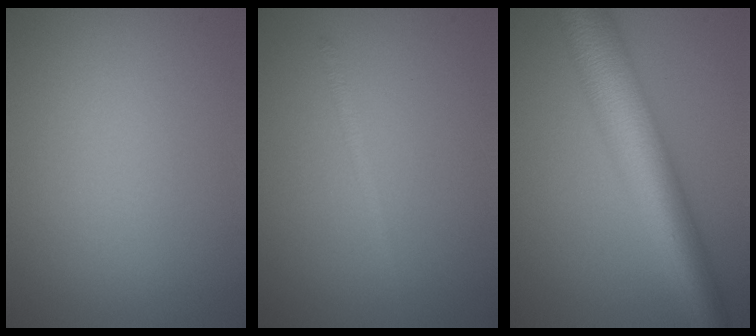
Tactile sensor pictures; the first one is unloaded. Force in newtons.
{"total": 0.9, "press": 0.9, "slide": 0.1}
{"total": 9.5, "press": 9.5, "slide": 0.2}